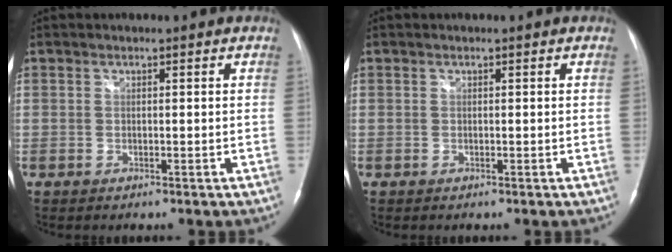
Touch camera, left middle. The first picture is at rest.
{"total": 0.0}